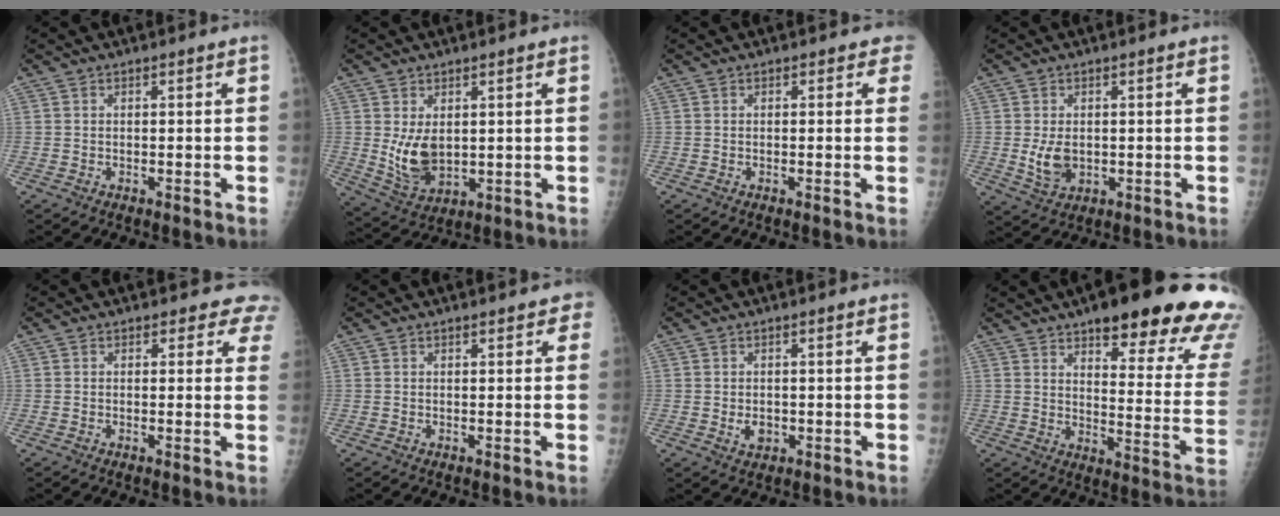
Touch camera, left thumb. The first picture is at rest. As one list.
[{"total": 7.3, "force": [1.1, 4.5, 5.7], "torque": [-0.093, -0.024, 0.039]}, {"total": 1.6, "force": [0.9, 1.1, 0.7], "torque": [0.018, -0.002, -0.003]}, {"total": 4.7, "force": [-0.1, 3.2, 3.4], "torque": [-0.054, -0.009, 0.010]}, {"total": 4.1, "force": [3.3, 2.3, 0.5], "torque": [0.032, -0.013, 0.013]}, {"total": 2.0, "force": [1.2, 1.1, 1.2], "torque": [0.004, 0.001, 0.010]}, {"total": 2.3, "force": [-0.4, 1.7, 1.4], "torque": [-0.015, 0.000, 0.001]}, {"total": 25.9, "force": [17.8, 6.4, 17.7], "torque": [-0.180, -0.072, 0.222]}]